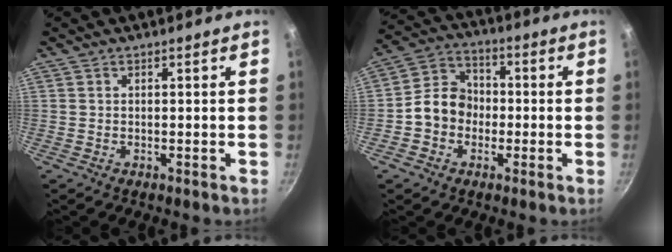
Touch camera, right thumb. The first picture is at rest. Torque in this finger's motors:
{"motor_torque": [0.22, 0.70, 0.66, -0.53, 0.04]}